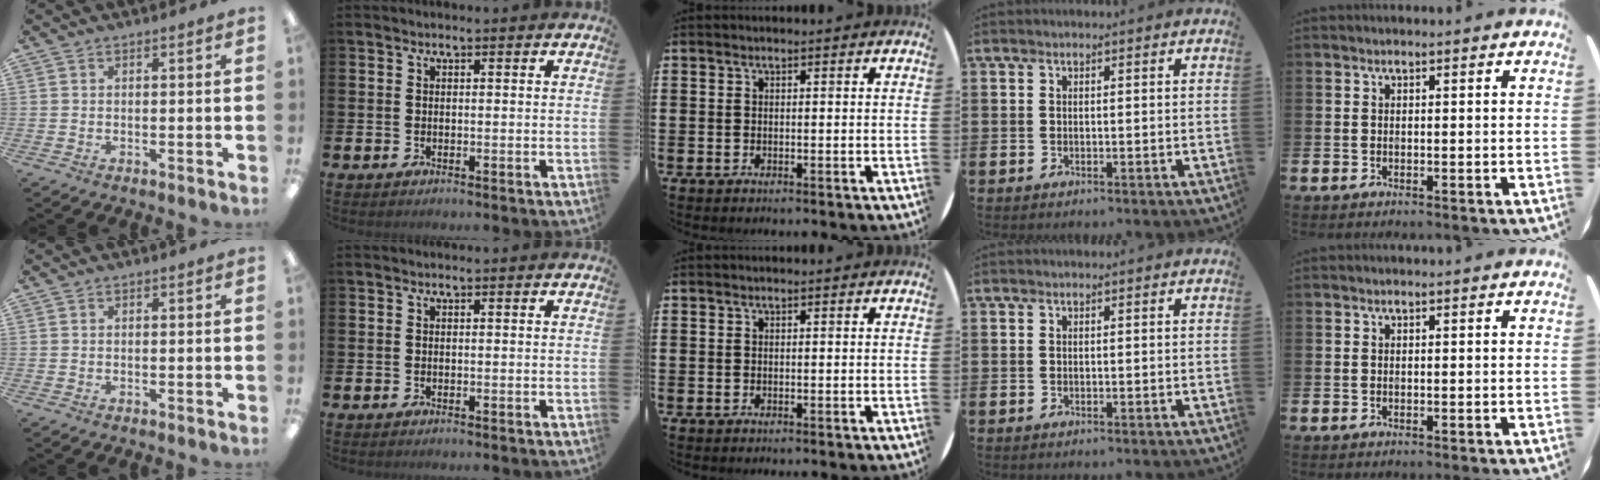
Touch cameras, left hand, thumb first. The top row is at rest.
{}